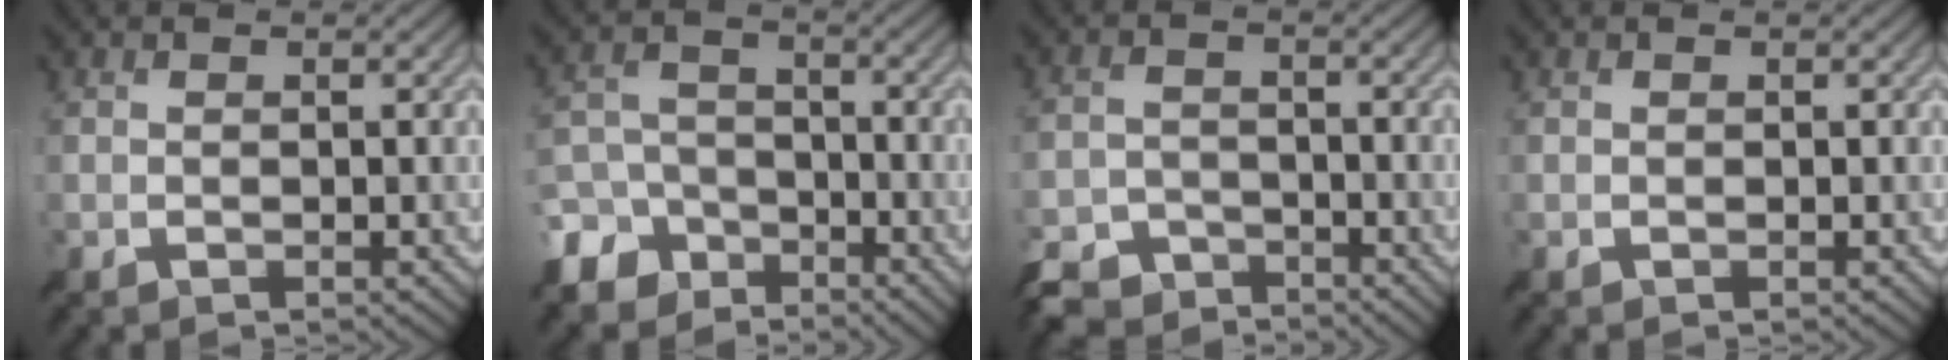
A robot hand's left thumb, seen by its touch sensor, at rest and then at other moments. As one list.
[{"total": 8.7, "force": [-6.0, 5.9, 2.3], "torque": [-0.059, -0.013, -0.128]}, {"total": 6.0, "force": [-5.3, 2.2, 1.6], "torque": [-0.034, -0.011, -0.107]}, {"total": 0.0}]